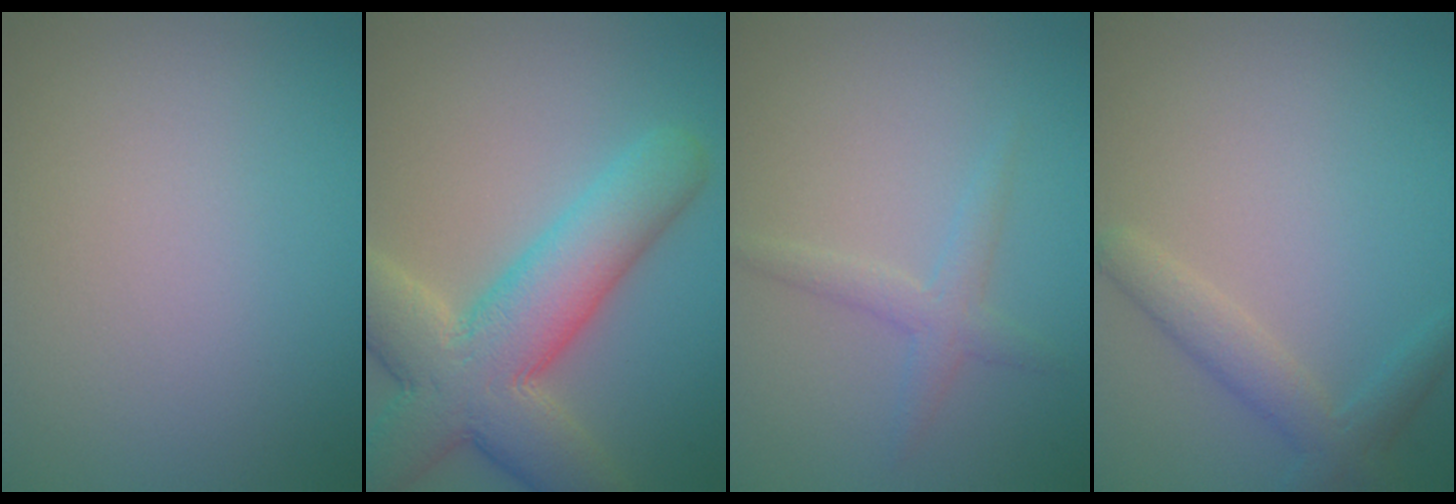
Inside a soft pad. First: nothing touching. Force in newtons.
{"total": 9.6, "press": 9.6, "slide": 0.8}
{"total": 1.9, "press": 1.9, "slide": 0.1}
{"total": 2.6, "press": 2.6, "slide": 0.1}